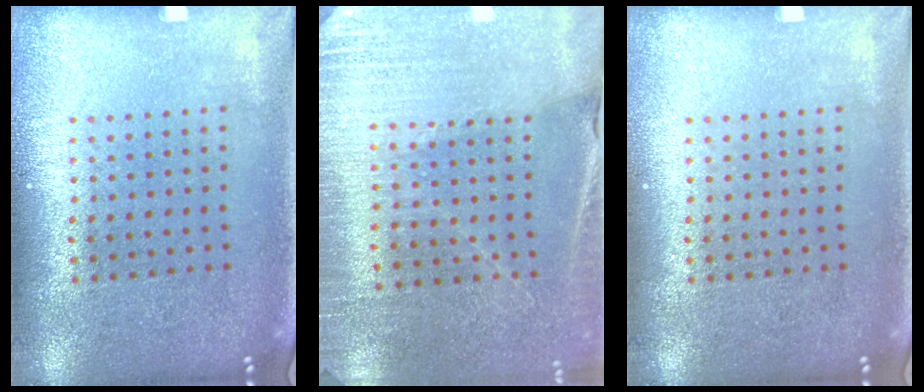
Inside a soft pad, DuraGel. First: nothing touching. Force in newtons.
{"total": 2.8, "press": 2.8, "slide": 0.2}
{"total": 0.0}